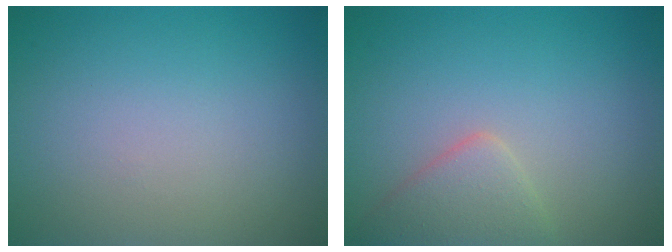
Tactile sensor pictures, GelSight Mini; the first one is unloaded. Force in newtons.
{"total": 2.8, "press": 2.8, "slide": 0.2}